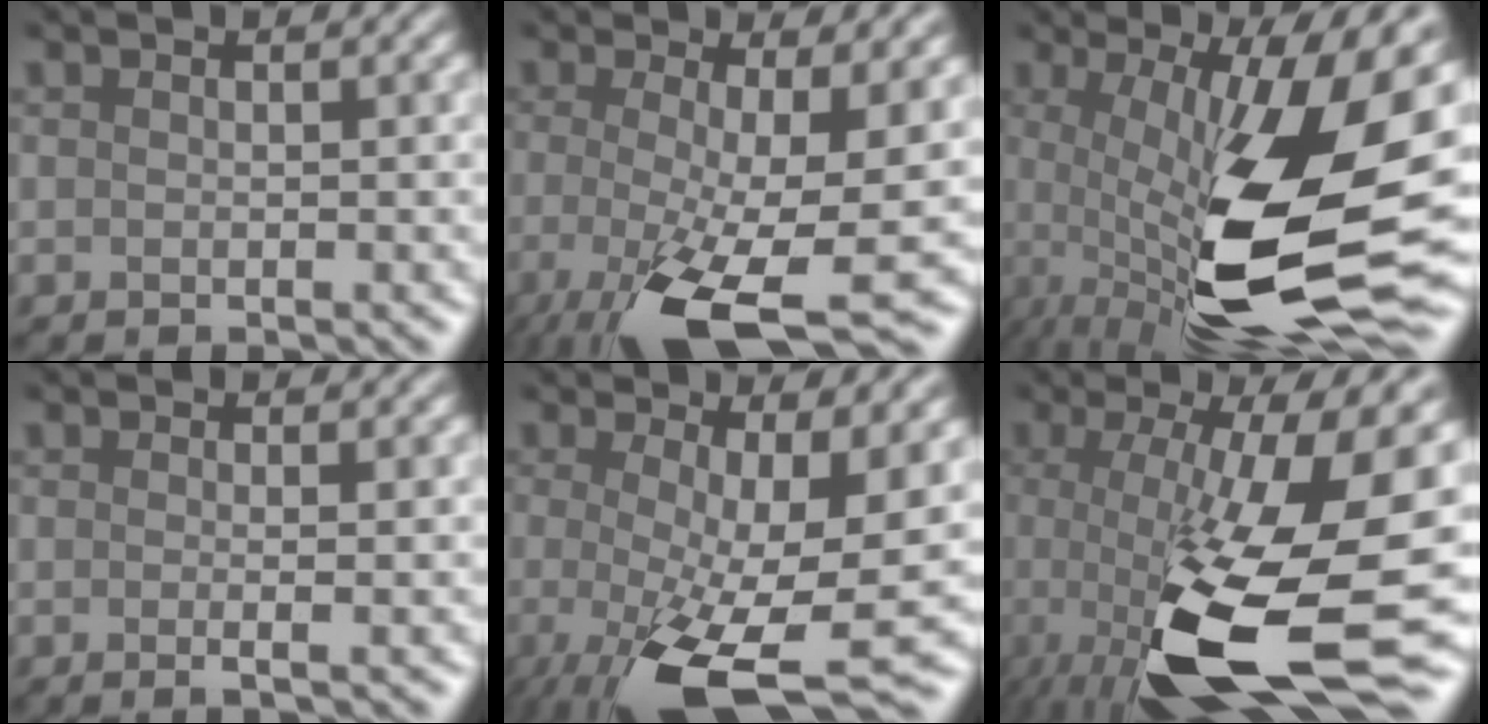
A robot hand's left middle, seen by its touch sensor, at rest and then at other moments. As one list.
[{"total": 9.2, "force": [-4.4, 1.7, 7.9], "torque": [-0.159, -0.030, -0.057]}, {"total": 15.5, "force": [-2.1, 4.6, 14.7], "torque": [-0.270, -0.015, -0.022]}, {"total": 1.0, "force": [-0.2, 0.3, 1.0], "torque": [-0.005, -0.003, -0.009]}, {"total": 9.6, "force": [-3.7, 2.1, 8.6], "torque": [-0.169, -0.038, -0.040]}, {"total": 14.1, "force": [-3.2, 3.6, 13.3], "torque": [-0.262, -0.020, -0.028]}]